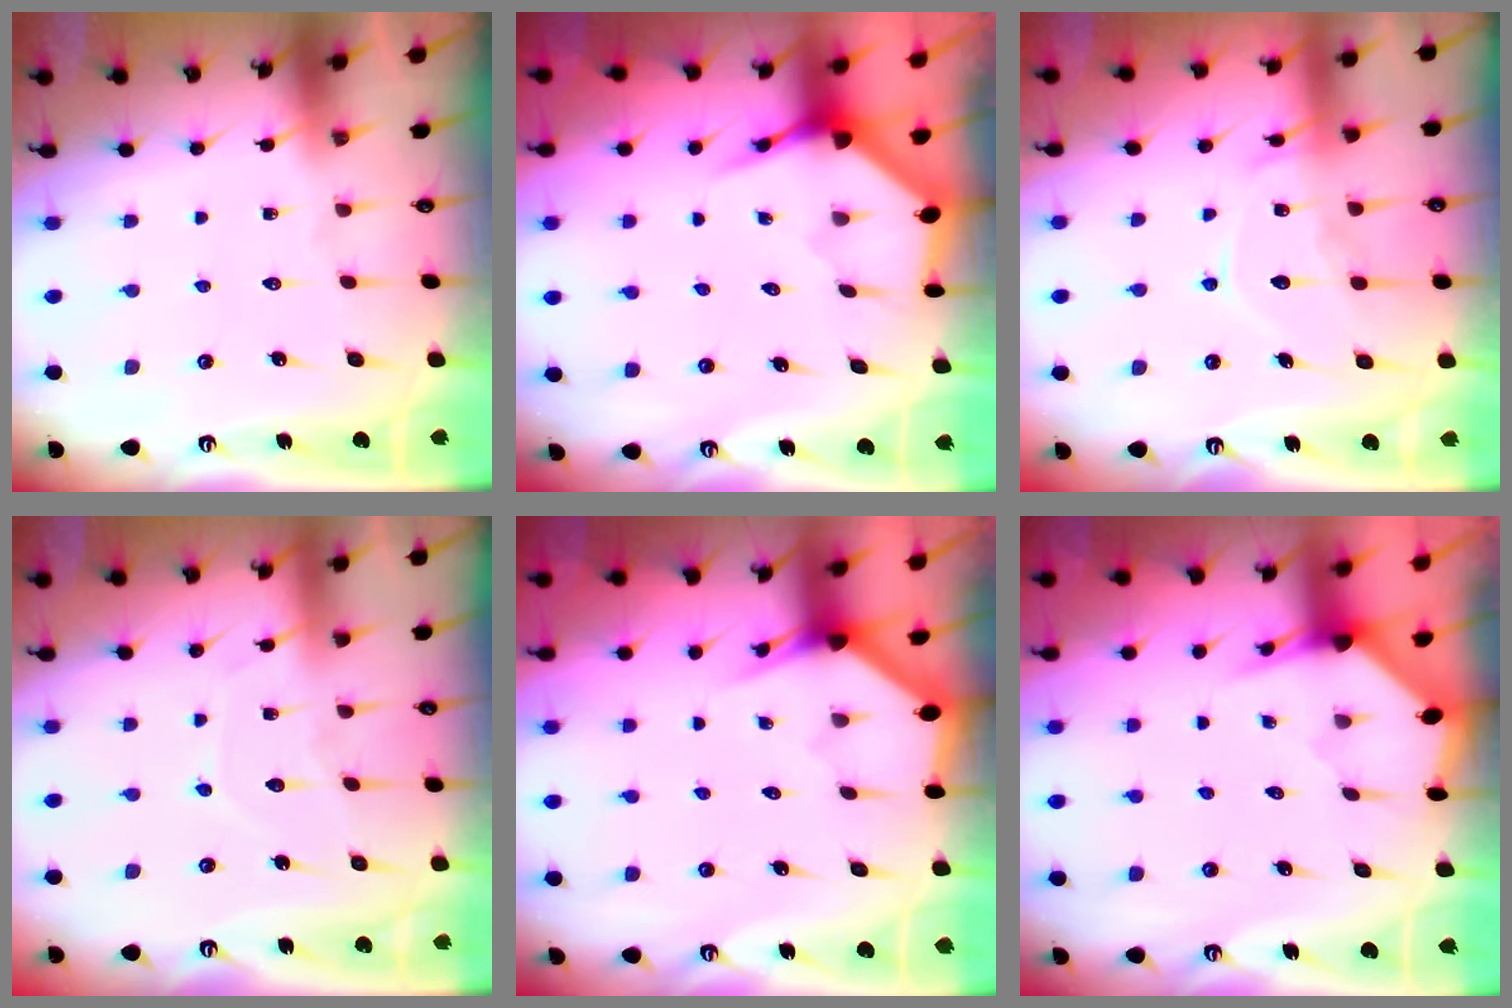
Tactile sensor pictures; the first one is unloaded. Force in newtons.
{"total": 3.9, "press": 3.9, "slide": 0.5}
{"total": 13.1, "press": 13.0, "slide": 1.2}
{"total": 6.5, "press": 6.4, "slide": 0.6}
{"total": 3.0, "press": 3.0, "slide": 0.1}
{"total": 3.2, "press": 3.2, "slide": 0.1}